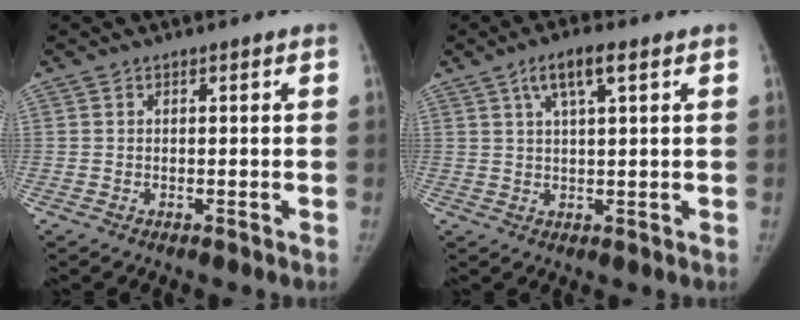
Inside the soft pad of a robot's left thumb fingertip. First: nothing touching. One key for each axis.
{"total": 5.4, "fx": 2.7, "fy": 1.2, "fz": 4.6, "tx": -0.087, "ty": 0.002, "tz": 0.050}